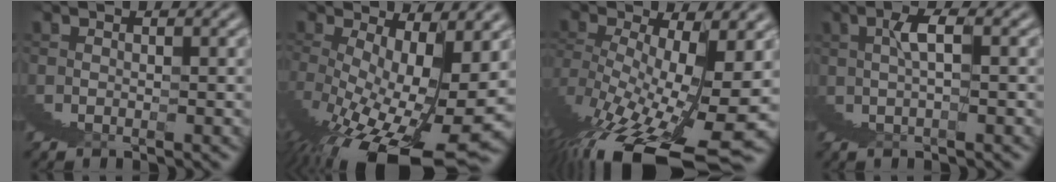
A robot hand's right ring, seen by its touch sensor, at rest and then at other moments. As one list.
[{"total": 5.7, "force": [-0.1, 0.9, 5.6], "torque": [-0.098, -0.022, 0.013]}, {"total": 6.6, "force": [-0.7, 1.5, 6.3], "torque": [-0.107, -0.027, 0.009]}, {"total": 2.8, "force": [2.1, -0.6, 1.8], "torque": [-0.018, 0.021, 0.030]}]